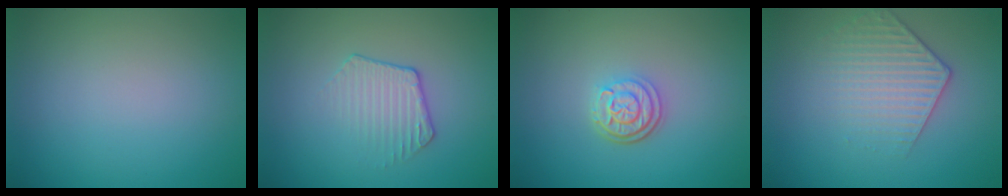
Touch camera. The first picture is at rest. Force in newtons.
{"total": 2.1, "press": 1.5, "slide": 1.4}
{"total": 3.1, "press": 2.4, "slide": 1.8}
{"total": 3.1, "press": 3.0, "slide": 1.0}